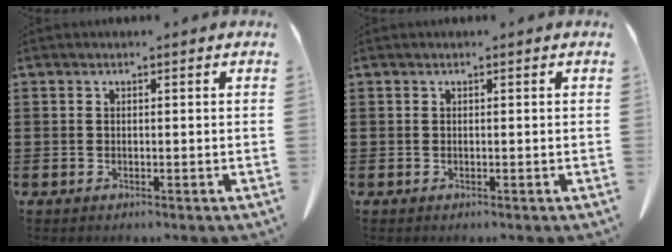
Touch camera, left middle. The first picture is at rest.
{"total": 0.0}